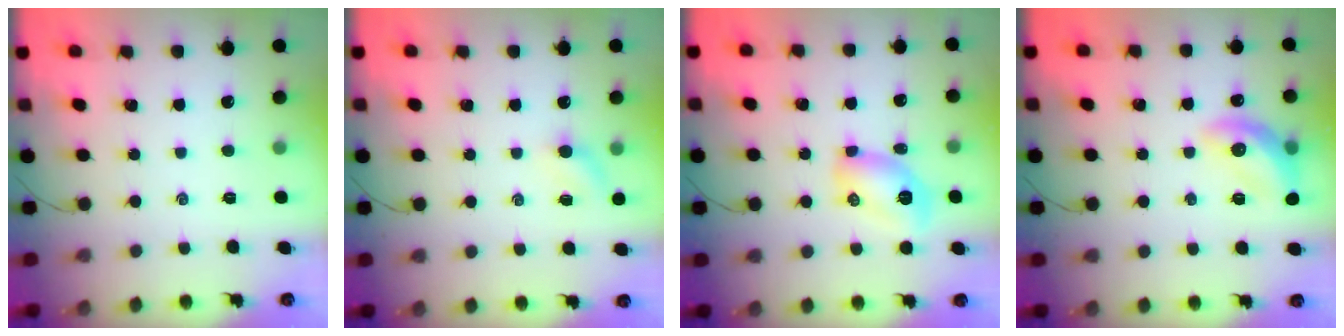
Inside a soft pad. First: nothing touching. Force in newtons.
{"total": 4.4, "press": 4.3, "slide": 0.9}
{"total": 7.8, "press": 7.7, "slide": 1.4}
{"total": 11.6, "press": 11.5, "slide": 1.5}